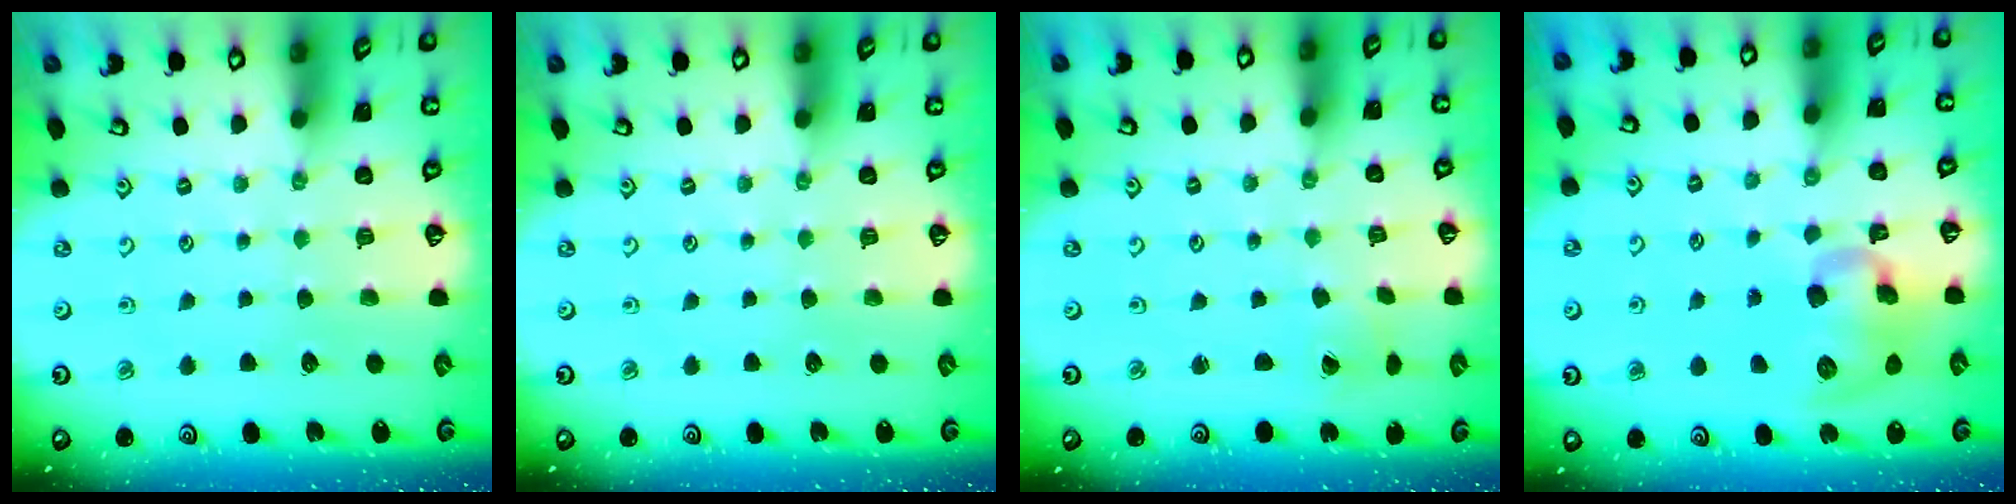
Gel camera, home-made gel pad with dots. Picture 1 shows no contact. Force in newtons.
{"total": 0.0}
{"total": 1.5, "press": 1.5, "slide": 0.3}
{"total": 11.5, "press": 11.3, "slide": 1.8}